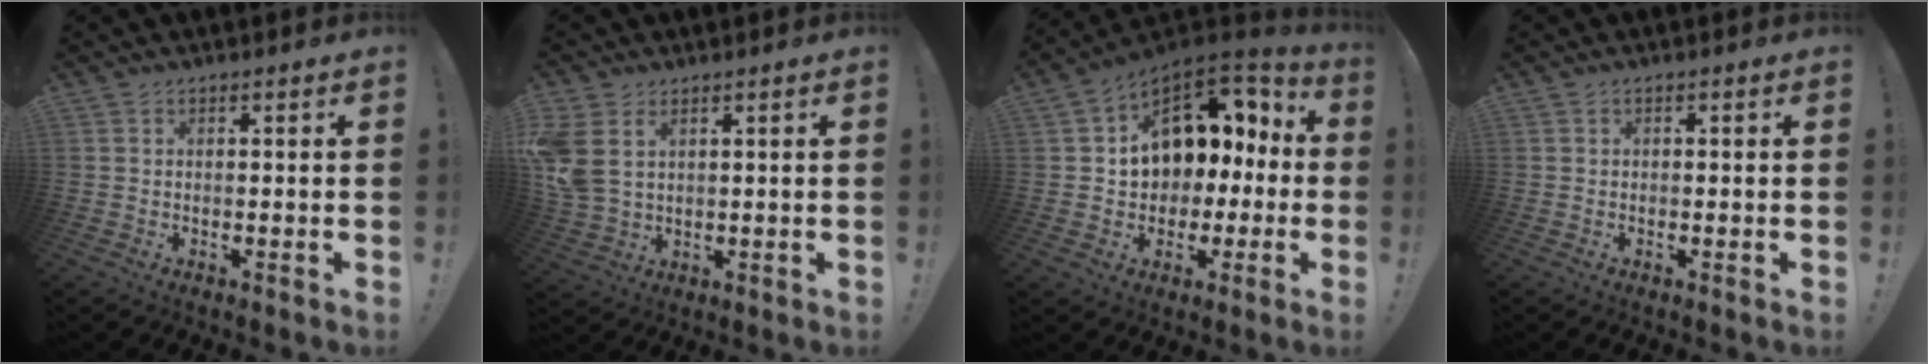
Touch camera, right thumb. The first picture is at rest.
{"total": 7.7, "force": [3.3, 5.1, 4.7], "torque": [-0.099, -0.015, 0.066]}
{"total": 12.0, "force": [4.4, 9.2, 6.3], "torque": [-0.091, -0.033, 0.088]}
{"total": 0.5, "force": [-0.3, 0.4, 0.2], "torque": [-0.009, 0.003, -0.004]}